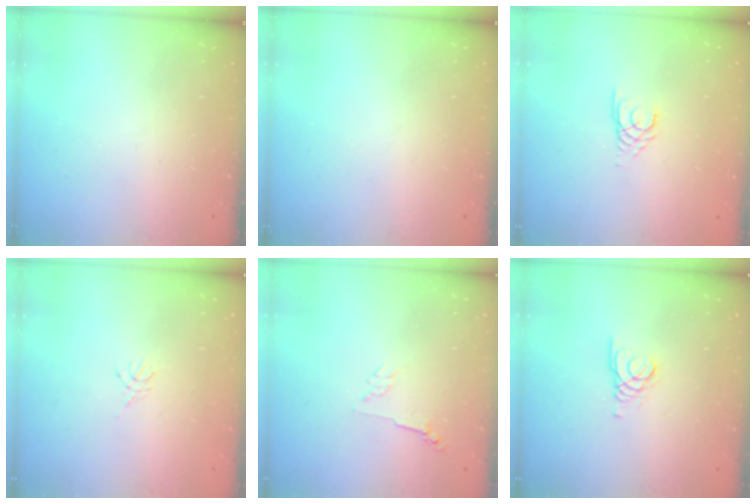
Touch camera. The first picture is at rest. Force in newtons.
{"total": 0.0}
{"total": 3.0, "press": 2.9, "slide": 0.3}
{"total": 3.0, "press": 2.9, "slide": 0.6}
{"total": 2.8, "press": 2.7, "slide": 0.6}
{"total": 1.4, "press": 1.4, "slide": 0.2}